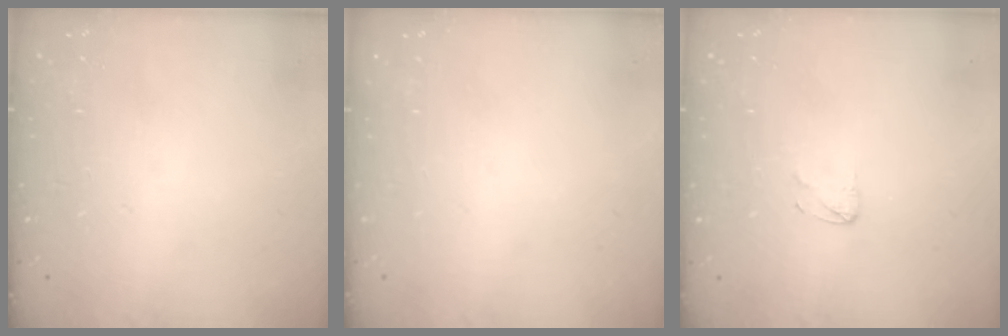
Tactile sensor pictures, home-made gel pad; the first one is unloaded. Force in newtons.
{"total": 0.0}
{"total": 2.6, "press": 2.6, "slide": 0.2}